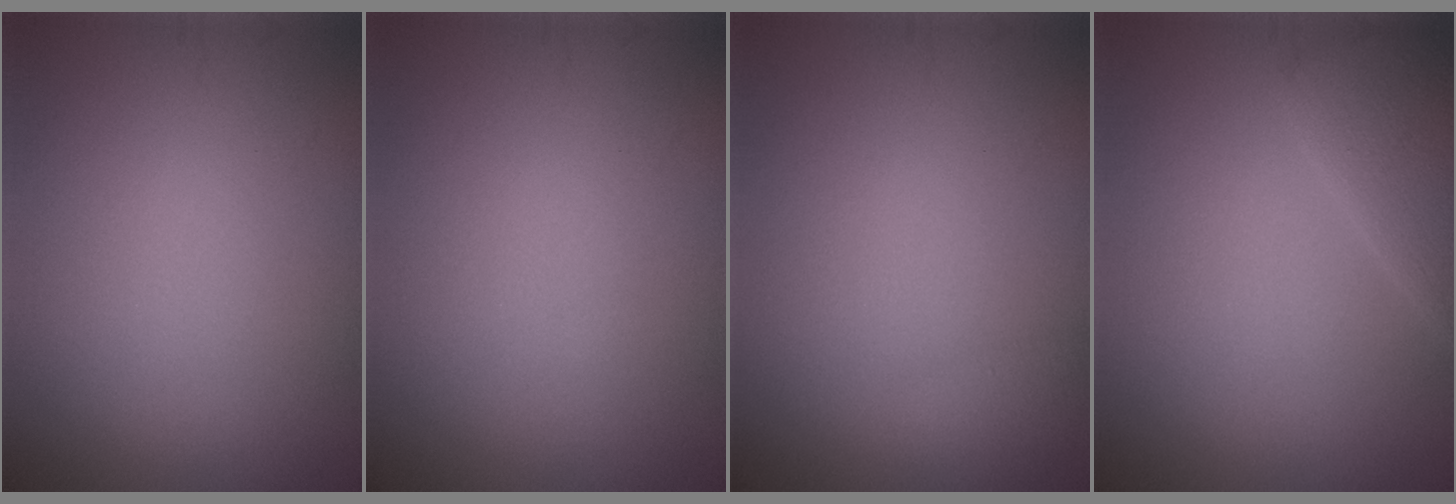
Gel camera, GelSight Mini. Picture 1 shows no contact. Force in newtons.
{"total": 0.0}
{"total": 1.0, "press": 1.0, "slide": 0.1}
{"total": 2.8, "press": 2.8, "slide": 0.2}